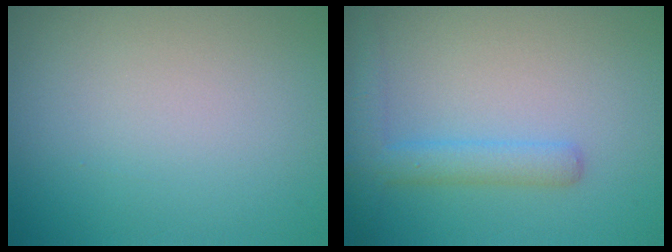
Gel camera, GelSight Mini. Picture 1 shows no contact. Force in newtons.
{"total": 2.9, "press": 2.9, "slide": 0.1}